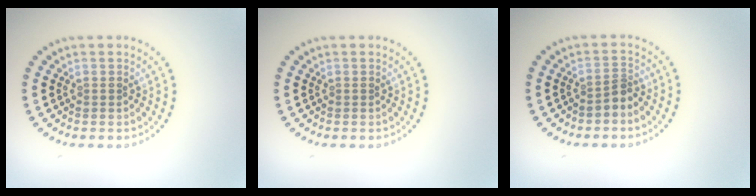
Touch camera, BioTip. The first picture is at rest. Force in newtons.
{"total": 0.0}
{"total": 1.8, "press": 1.2, "slide": 1.3}